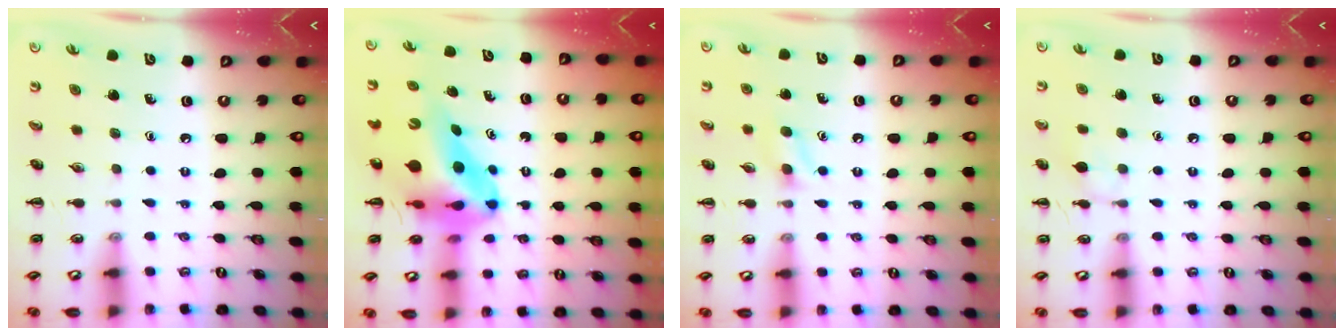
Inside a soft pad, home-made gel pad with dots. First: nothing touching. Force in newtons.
{"total": 14.8, "press": 14.1, "slide": 4.5}
{"total": 4.4, "press": 4.1, "slide": 1.6}
{"total": 6.1, "press": 5.8, "slide": 2.0}